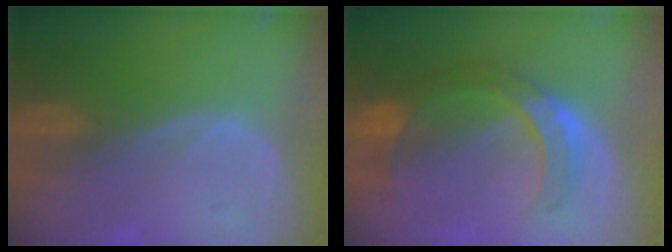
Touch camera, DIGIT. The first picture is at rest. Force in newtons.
{"total": 7.1, "press": 7.0, "slide": 0.9}